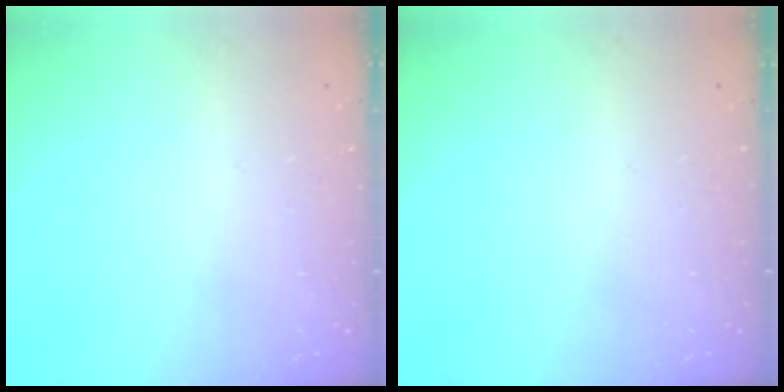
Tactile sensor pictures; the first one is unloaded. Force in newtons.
{"total": 0.0}